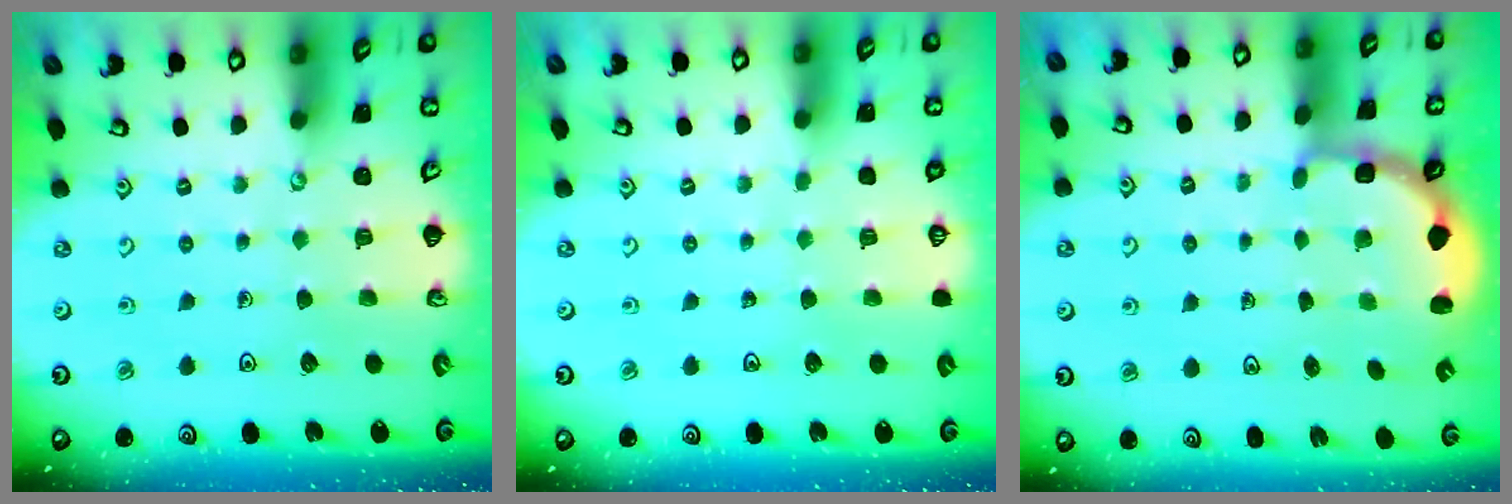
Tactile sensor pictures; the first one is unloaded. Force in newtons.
{"total": 0.0}
{"total": 3.0, "press": 2.6, "slide": 1.5}